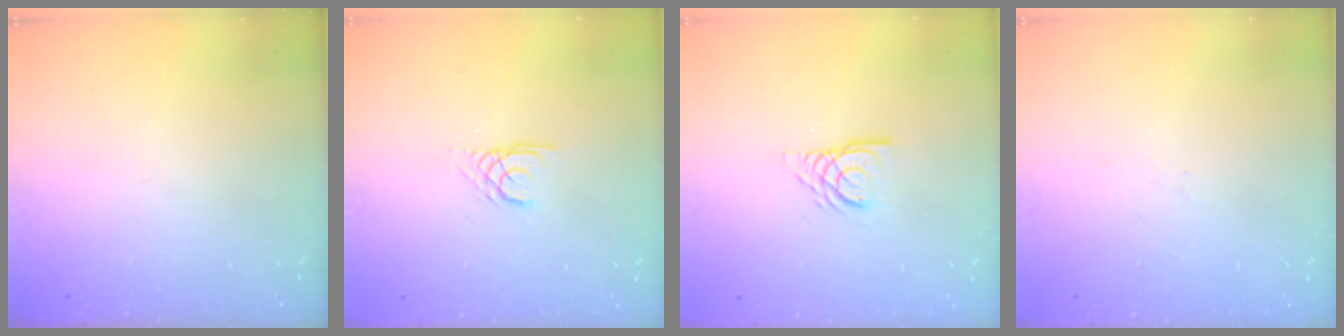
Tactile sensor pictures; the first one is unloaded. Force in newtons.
{"total": 2.2, "press": 2.2, "slide": 0.1}
{"total": 5.7, "press": 5.7, "slide": 0.6}
{"total": 0.0}